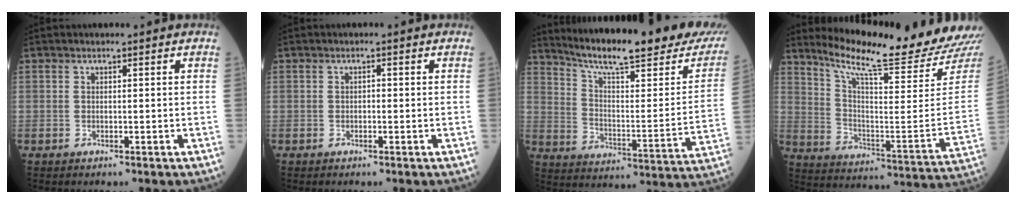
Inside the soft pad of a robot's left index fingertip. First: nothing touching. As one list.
[{"total": 0.5, "force": [0.0, 0.3, 0.4], "torque": [-0.006, 0.002, -0.003]}, {"total": 26.8, "force": [22.8, 2.6, 13.9], "torque": [-0.216, -0.058, 0.306]}, {"total": 21.1, "force": [19.7, -1.6, 7.3], "torque": [-0.139, -0.108, 0.280]}]